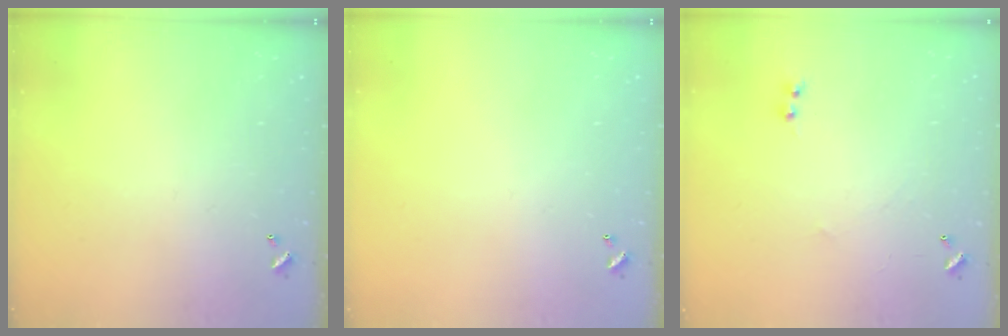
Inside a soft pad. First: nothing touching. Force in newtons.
{"total": 0.0}
{"total": 1.1, "press": 0.9, "slide": 0.6}